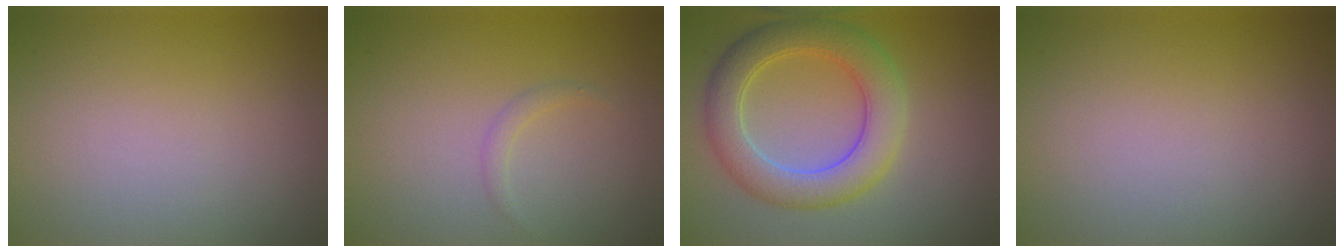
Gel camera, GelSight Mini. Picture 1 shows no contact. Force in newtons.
{"total": 0.7, "press": 0.7, "slide": 0.0}
{"total": 5.6, "press": 5.5, "slide": 0.6}
{"total": 0.0}